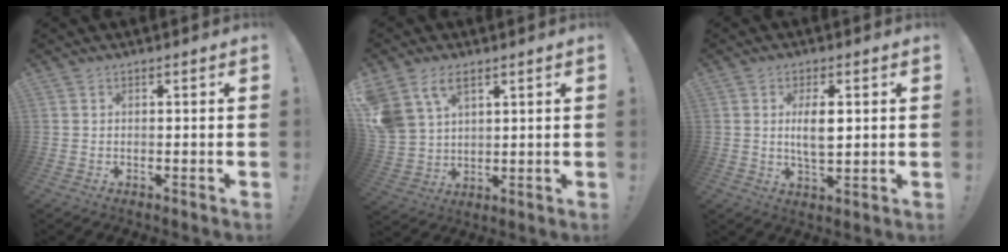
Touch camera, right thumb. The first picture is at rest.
{"total": 9.9, "force": [5.8, 6.2, 5.0], "torque": [-0.117, -0.024, 0.120]}
{"total": 7.0, "force": [1.2, 3.0, 6.2], "torque": [-0.108, -0.009, 0.012]}